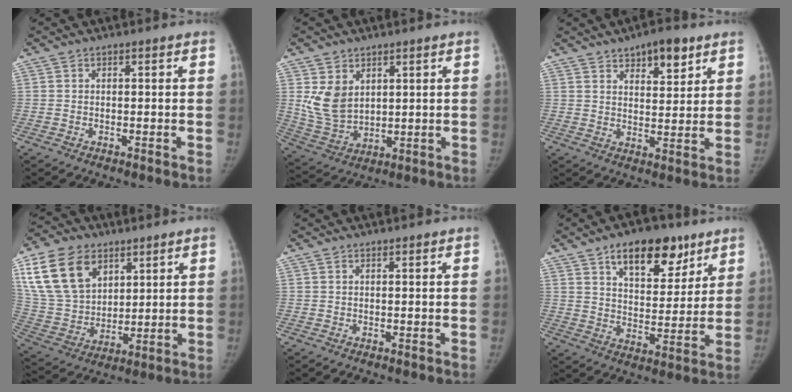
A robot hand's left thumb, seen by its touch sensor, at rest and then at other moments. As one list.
[{"total": 8.8, "force": [3.0, 6.3, 5.3], "torque": [-0.081, -0.022, 0.080]}, {"total": 8.1, "force": [5.0, 3.6, 5.3], "torque": [-0.051, -0.026, 0.072]}, {"total": 18.2, "force": [8.7, 12.3, 10.1], "torque": [-0.176, -0.022, 0.175]}, {"total": 0.6, "force": [0.5, 0.0, 0.1], "torque": [-0.003, 0.006, 0.011]}, {"total": 14.9, "force": [9.0, 7.6, 9.1], "torque": [-0.088, -0.043, 0.140]}]